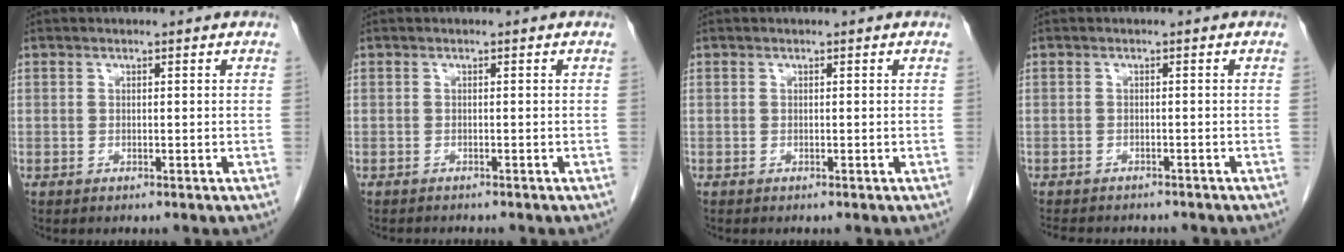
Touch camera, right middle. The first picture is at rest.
{"total": 1.5, "force": [-1.5, 0.1, 0.4], "torque": [-0.010, -0.005, -0.018]}
{"total": 0.0}
{"total": 8.1, "force": [-7.0, 2.8, 2.9], "torque": [-0.051, 0.001, -0.089]}